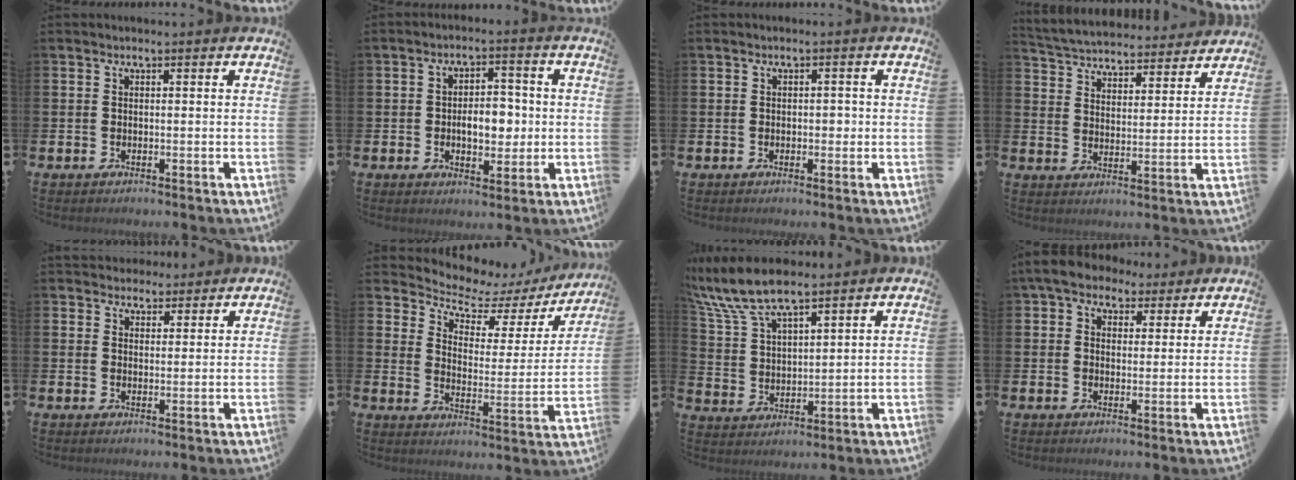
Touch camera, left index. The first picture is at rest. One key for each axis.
{"total": 5.3, "fx": -0.5, "fy": 3.5, "fz": 3.9, "tx": -0.053, "ty": 0.001, "tz": -0.020}
{"total": 1.0, "fx": -0.2, "fy": 0.8, "fz": 0.6, "tx": -0.001, "ty": 0.001, "tz": -0.009}
{"total": 5.1, "fx": 4.9, "fy": 1.1, "fz": 0.2, "tx": -0.030, "ty": -0.039, "tz": 0.084}
{"total": 3.3, "fx": 3.0, "fy": 1.3, "fz": -0.3, "tx": 0.005, "ty": -0.013, "tz": 0.054}
{"total": 5.9, "fx": 5.2, "fy": 2.3, "fz": 1.8, "tx": -0.064, "ty": -0.038, "tz": 0.081}
{"total": 8.7, "fx": 7.7, "fy": 1.8, "fz": 3.6, "tx": -0.103, "ty": -0.019, "tz": 0.143}
{"total": 5.4, "fx": 4.2, "fy": 3.1, "fz": 1.3, "tx": -0.046, "ty": -0.007, "tz": 0.076}